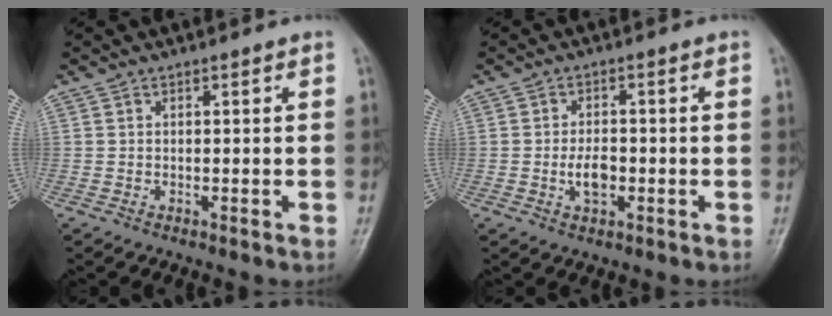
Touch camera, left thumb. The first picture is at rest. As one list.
[{"total": 4.3, "force": [-1.1, 2.5, 3.3], "torque": [-0.045, 0.005, -0.018]}]